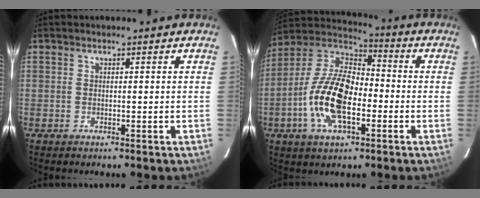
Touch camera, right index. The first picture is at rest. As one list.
[{"total": 16.8, "force": [-4.7, 7.9, 14.1], "torque": [-0.292, 0.001, -0.094]}]